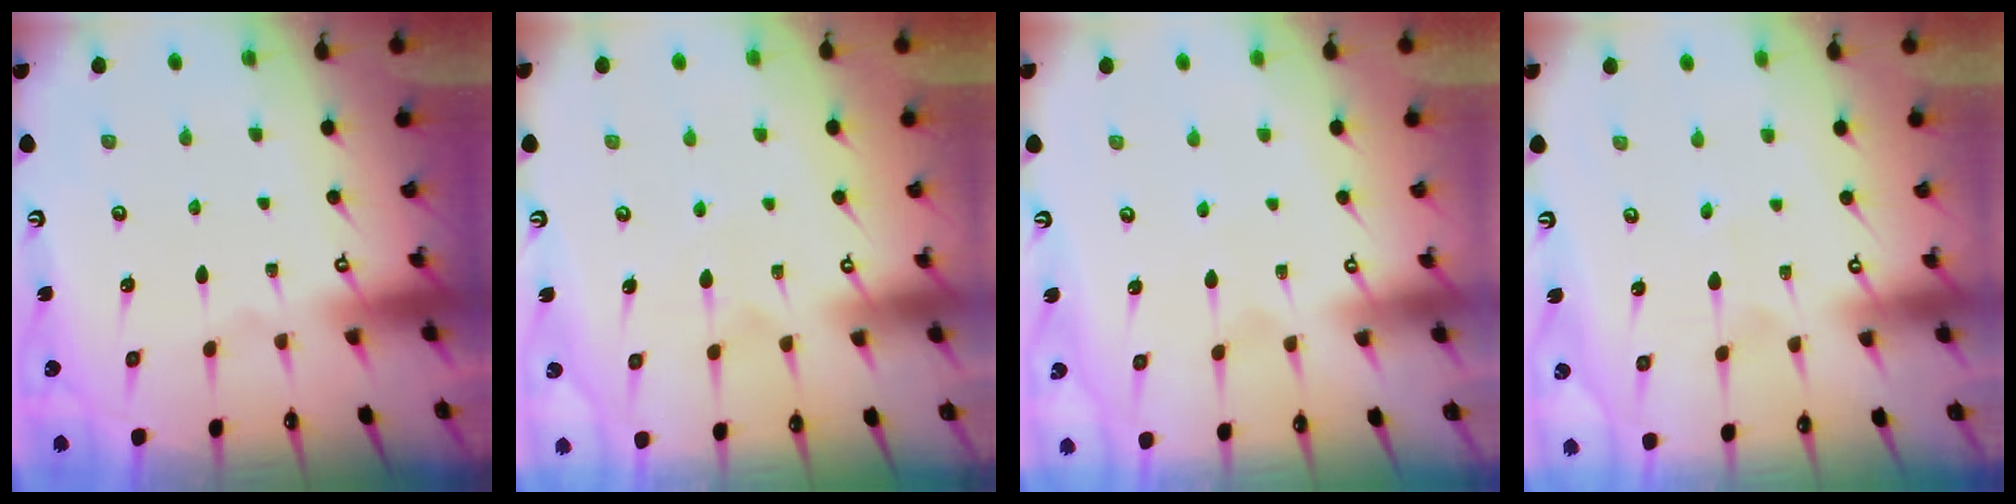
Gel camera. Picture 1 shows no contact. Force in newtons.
{"total": 5.3, "press": 5.3, "slide": 0.7}
{"total": 3.1, "press": 3.1, "slide": 0.4}
{"total": 2.2, "press": 2.1, "slide": 0.2}